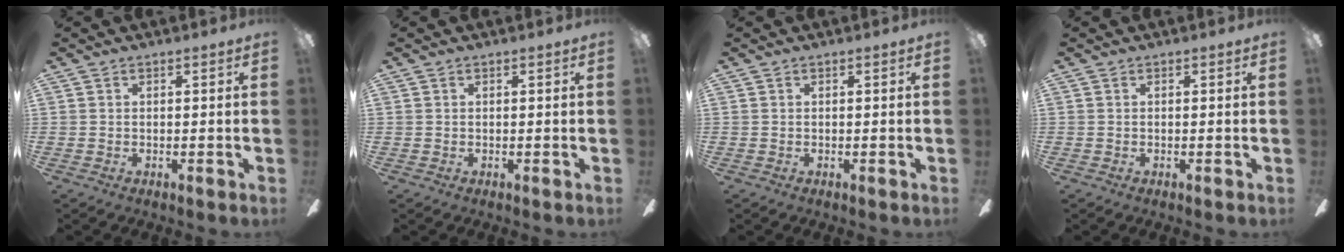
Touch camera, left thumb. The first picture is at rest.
{"total": 0.0}
{"total": 0.0}
{"total": 0.0}